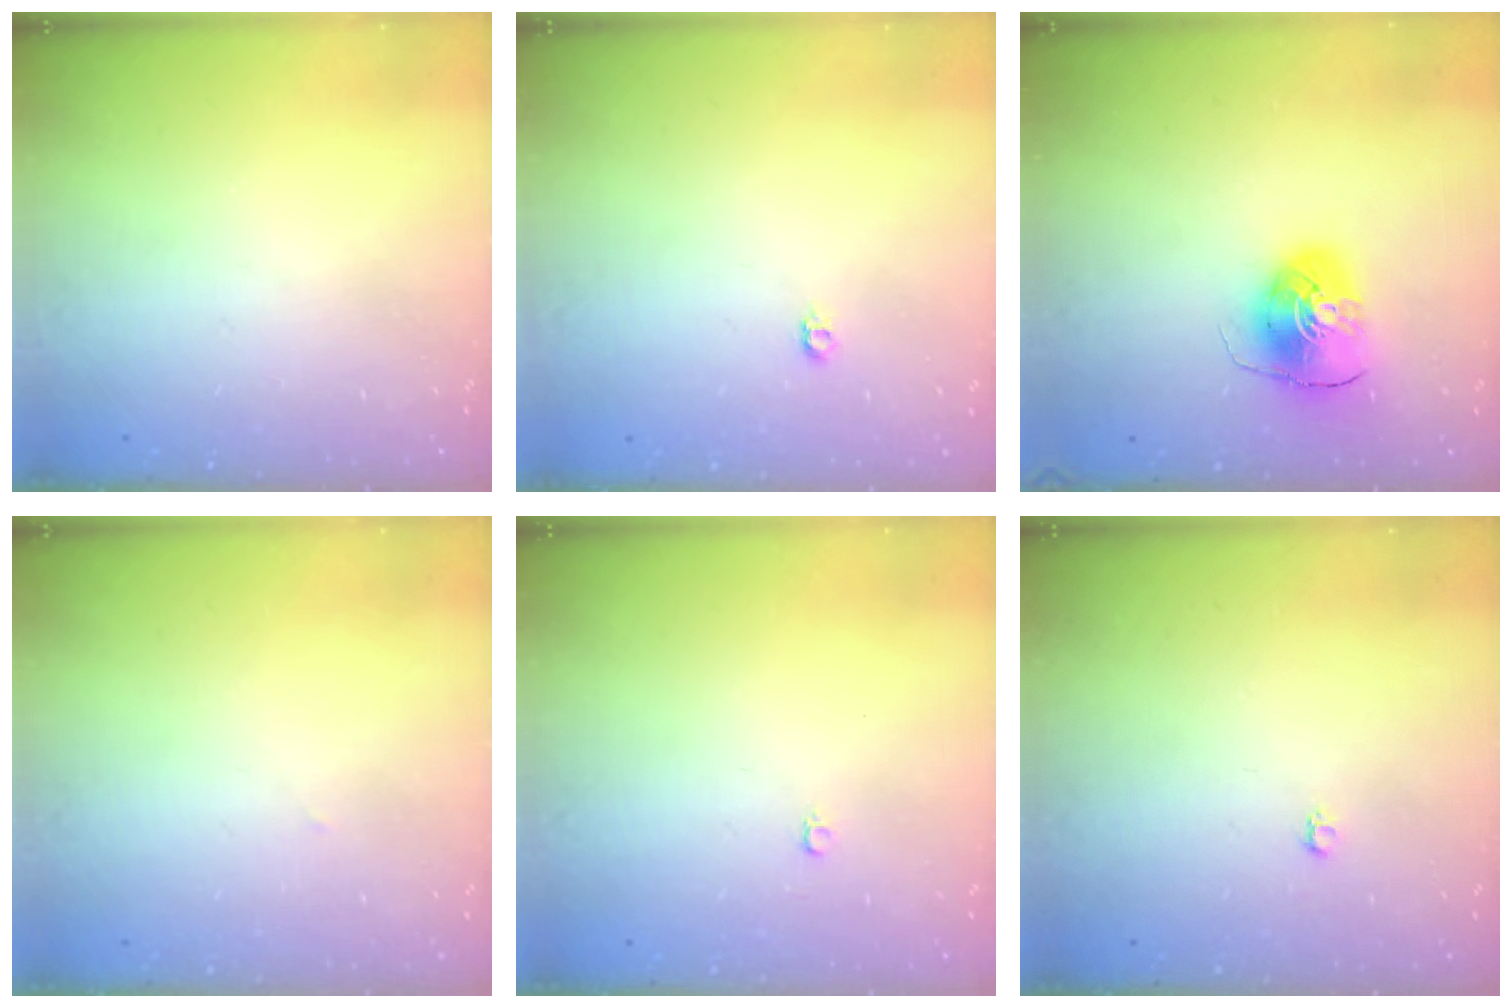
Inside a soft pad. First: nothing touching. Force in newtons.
{"total": 3.7, "press": 3.7, "slide": 0.4}
{"total": 9.3, "press": 9.2, "slide": 1.1}
{"total": 1.1, "press": 1.1, "slide": 0.1}
{"total": 2.4, "press": 2.4, "slide": 0.2}
{"total": 2.6, "press": 2.6, "slide": 0.4}